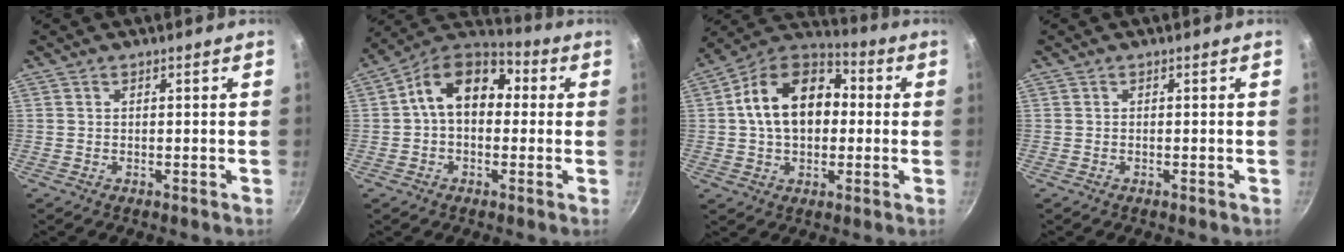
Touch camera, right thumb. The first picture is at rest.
{"total": 13.6, "force": [1.5, 9.2, 9.9], "torque": [-0.130, 0.039, 0.008]}
{"total": 17.5, "force": [1.7, 11.8, 12.8], "torque": [-0.183, 0.029, 0.019]}
{"total": 0.0}